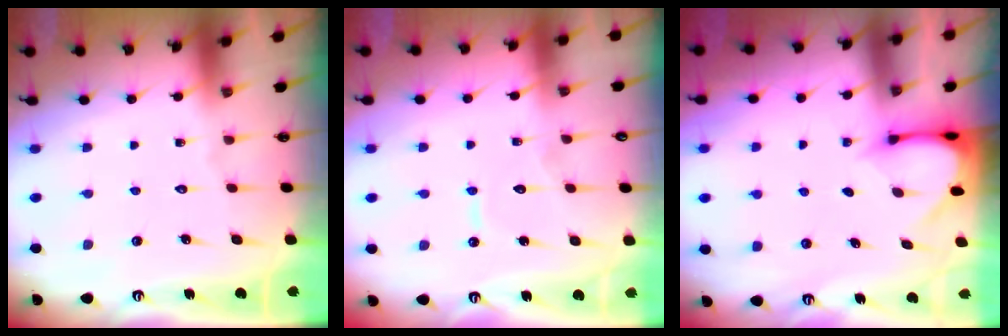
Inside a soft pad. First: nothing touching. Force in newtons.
{"total": 5.4, "press": 5.4, "slide": 0.4}
{"total": 3.0, "press": 3.0, "slide": 0.4}